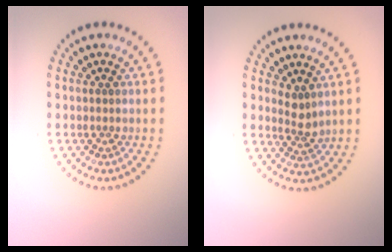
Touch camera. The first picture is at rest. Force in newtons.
{"total": 1.9, "press": 1.4, "slide": 1.2}